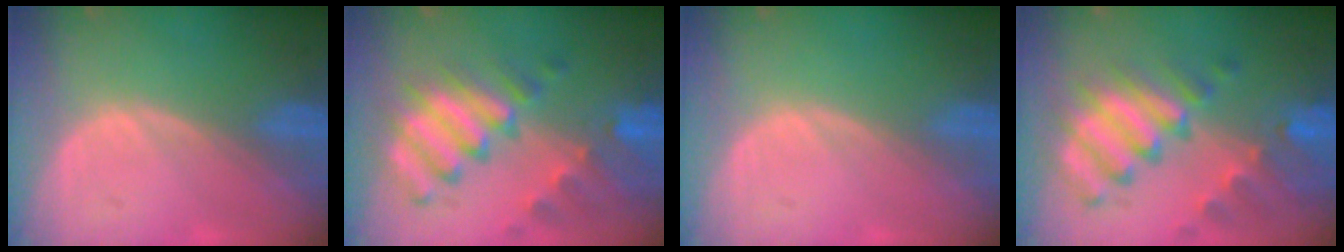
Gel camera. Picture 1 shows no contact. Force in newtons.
{"total": 10.8, "press": 9.3, "slide": 5.6}
{"total": 0.0}
{"total": 11.0, "press": 9.4, "slide": 5.7}